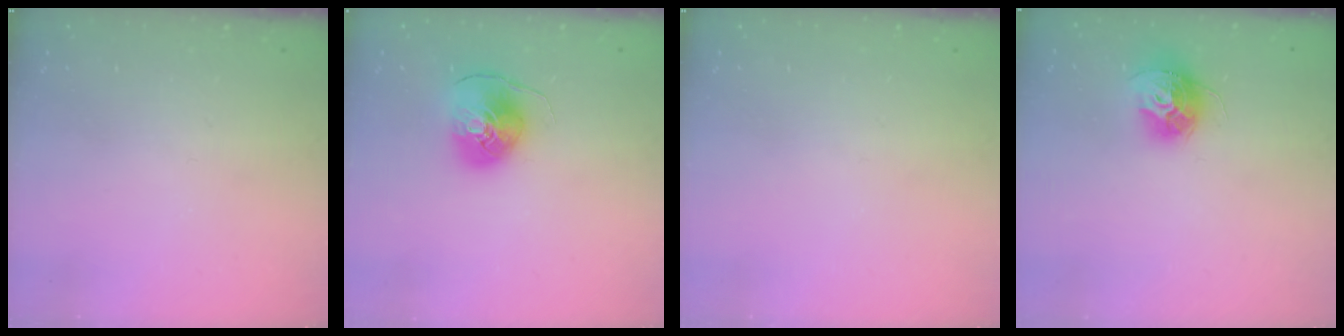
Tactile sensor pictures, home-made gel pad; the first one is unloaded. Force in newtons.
{"total": 9.2, "press": 9.1, "slide": 1.0}
{"total": 0.0}
{"total": 12.2, "press": 12.1, "slide": 1.1}